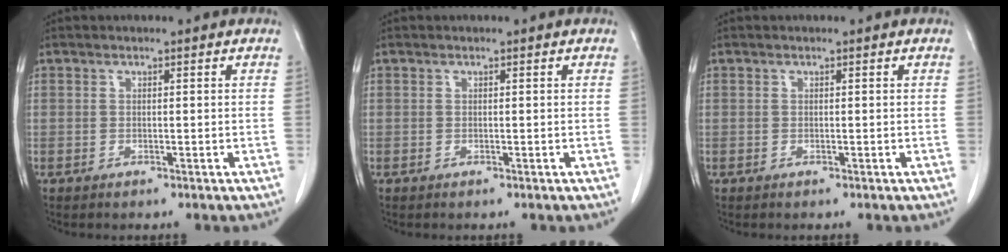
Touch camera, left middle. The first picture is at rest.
{"total": 0.0}
{"total": 0.0}